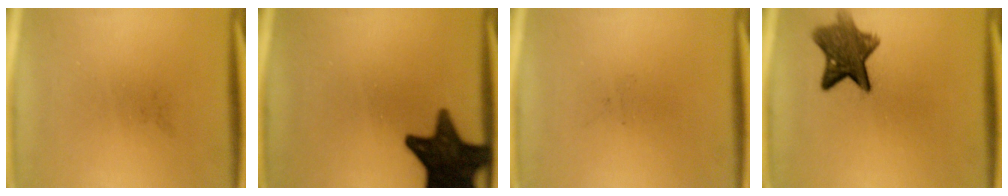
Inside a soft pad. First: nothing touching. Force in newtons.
{"total": 16.6}
{"total": 0.0}
{"total": 8.6}